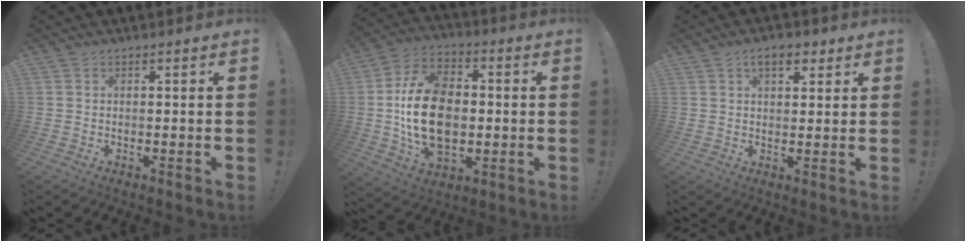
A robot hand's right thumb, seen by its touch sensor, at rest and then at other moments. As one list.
[{"total": 21.4, "force": [-1.3, 15.0, 15.2], "torque": [-0.271, 0.012, -0.016]}, {"total": 5.6, "force": [2.9, 2.9, 3.9], "torque": [-0.056, -0.001, 0.048]}]